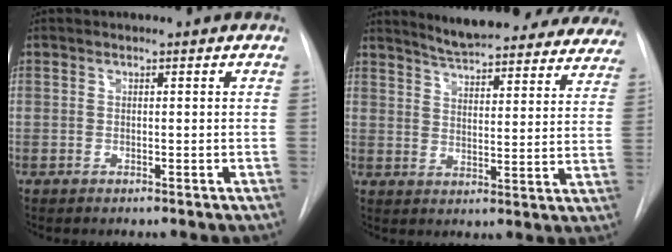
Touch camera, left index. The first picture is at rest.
{"total": 24.9, "force": [22.6, 4.6, 9.6], "torque": [-0.132, -0.053, 0.270]}